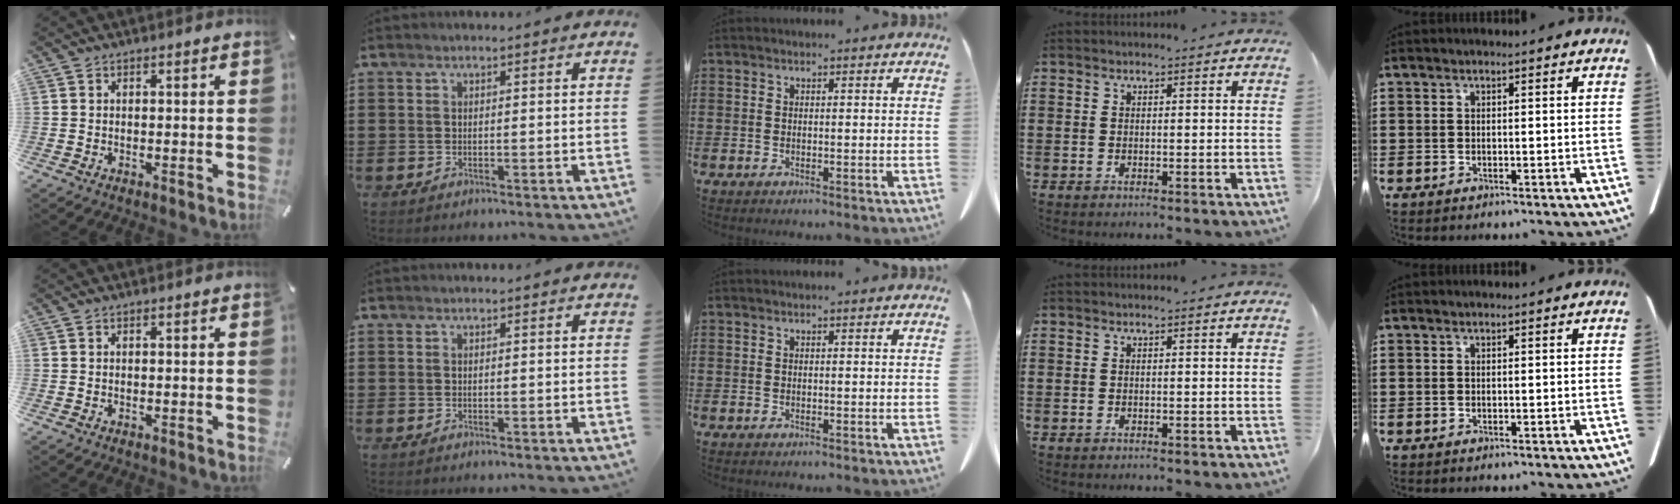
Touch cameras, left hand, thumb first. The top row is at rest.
{}